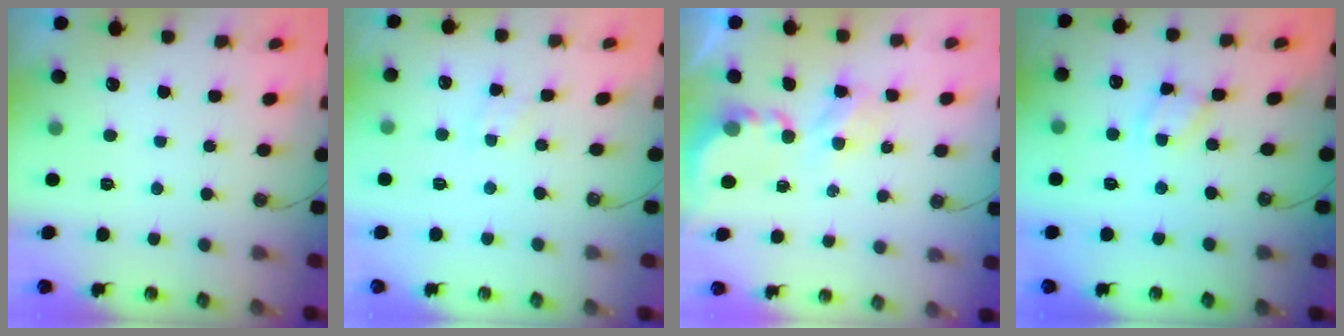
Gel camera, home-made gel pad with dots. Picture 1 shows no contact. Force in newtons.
{"total": 2.9, "press": 2.9, "slide": 0.4}
{"total": 4.0, "press": 4.0, "slide": 0.1}
{"total": 2.3, "press": 2.3, "slide": 0.1}